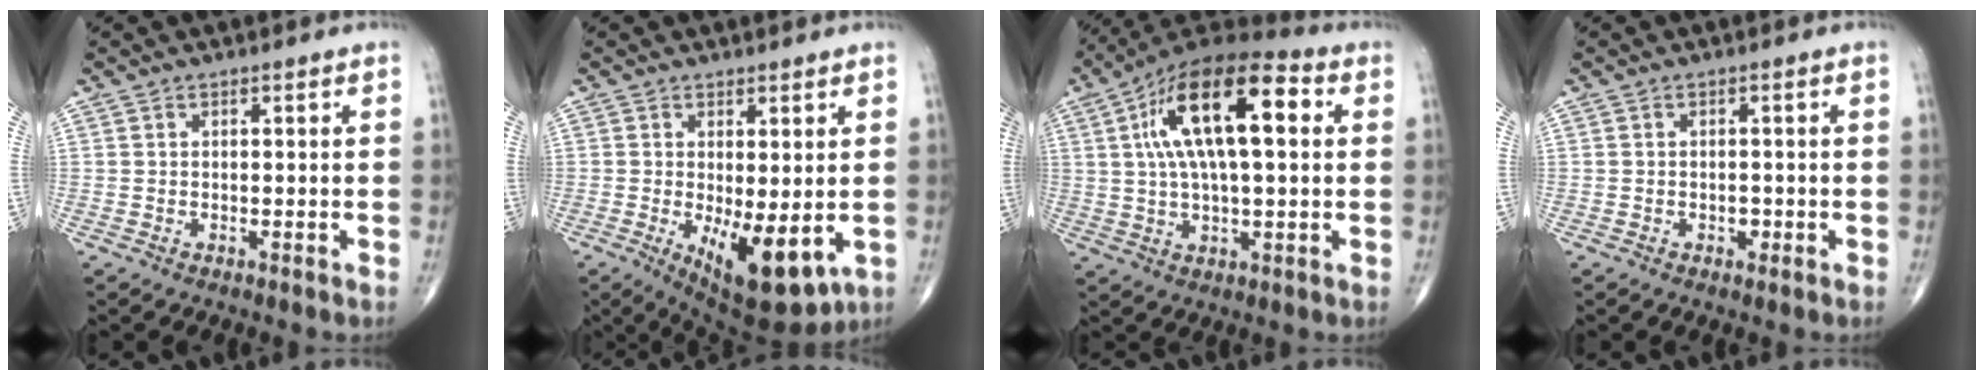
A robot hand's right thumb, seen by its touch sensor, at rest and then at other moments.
{"total": 11.5, "force": [-2.5, 4.7, 10.2], "torque": [-0.141, -0.025, -0.019]}
{"total": 20.1, "force": [4.7, 8.2, 17.7], "torque": [-0.299, 0.022, 0.070]}
{"total": 1.4, "force": [-0.5, 1.0, 0.9], "torque": [-0.009, 0.002, -0.008]}